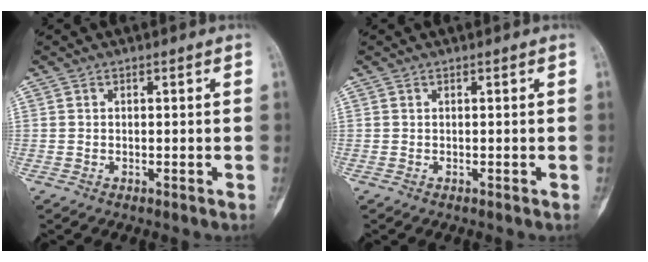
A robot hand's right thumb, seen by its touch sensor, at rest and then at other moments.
{"total": 0.0}